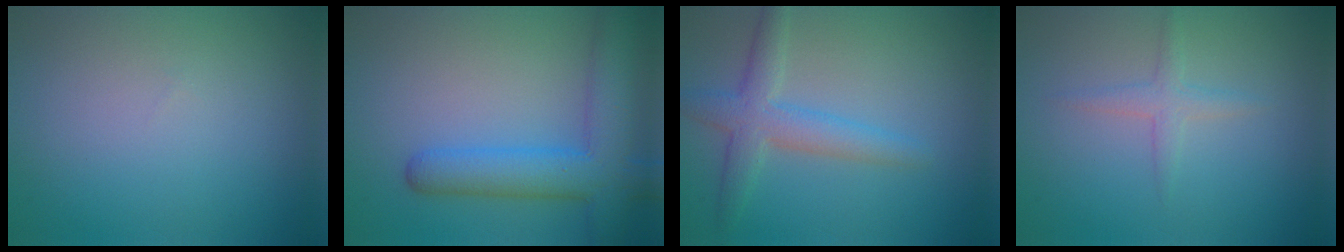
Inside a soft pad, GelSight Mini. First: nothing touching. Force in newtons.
{"total": 6.8, "press": 6.8, "slide": 0.4}
{"total": 3.9, "press": 3.9, "slide": 0.3}
{"total": 1.6, "press": 1.6, "slide": 0.0}